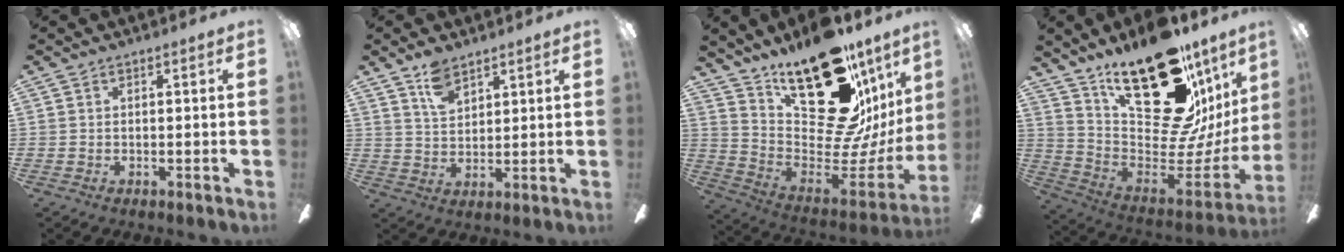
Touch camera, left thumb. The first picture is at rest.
{"total": 6.6, "force": [4.8, 3.1, 3.2], "torque": [-0.061, -0.018, 0.087]}
{"total": 26.8, "force": [15.7, 12.1, 18.1], "torque": [-0.240, -0.129, 0.294]}
{"total": 27.9, "force": [16.5, 12.7, 18.6], "torque": [-0.249, -0.129, 0.312]}